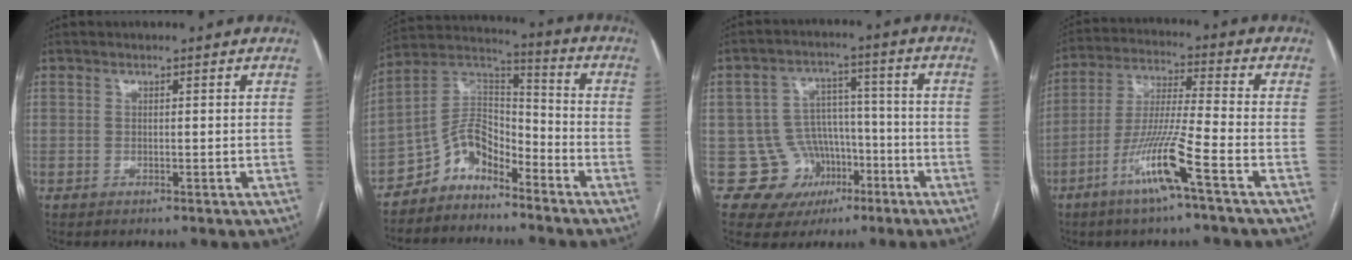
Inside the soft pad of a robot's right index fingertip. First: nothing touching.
{"total": 8.6, "force": [-6.3, 4.3, 4.1], "torque": [-0.083, 0.040, -0.125]}
{"total": 10.0, "force": [-3.7, 9.3, 0.9], "torque": [-0.010, 0.047, -0.043]}
{"total": 11.2, "force": [-5.7, -0.7, 9.6], "torque": [-0.191, -0.010, -0.113]}